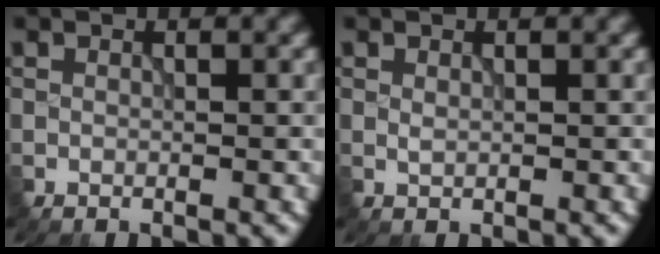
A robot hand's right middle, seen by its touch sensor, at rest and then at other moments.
{"total": 0.5, "force": [0.2, 0.3, 0.4], "torque": [-0.010, 0.000, 0.004]}